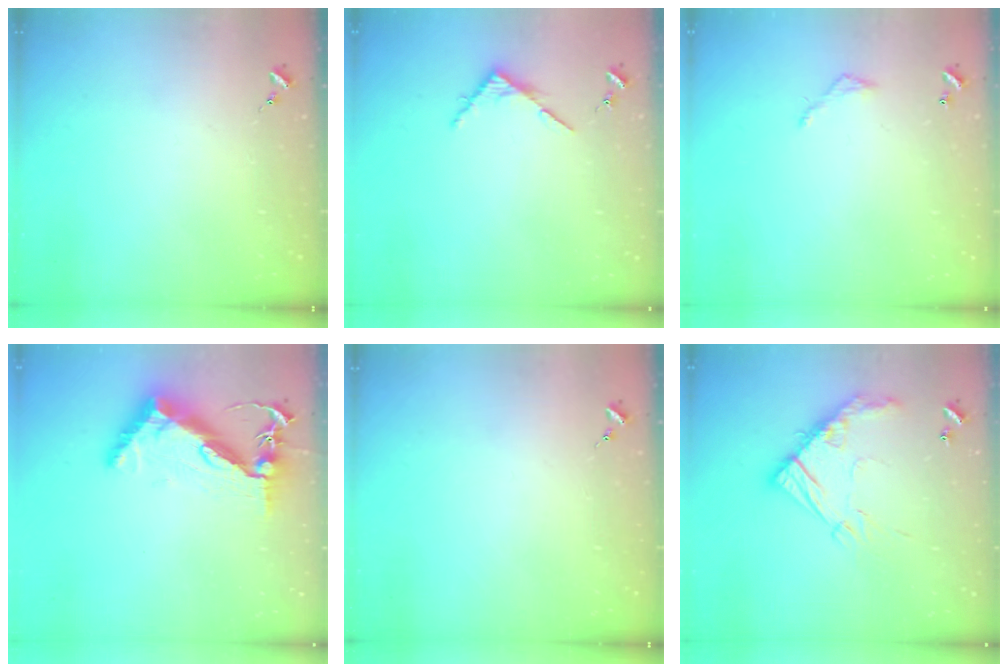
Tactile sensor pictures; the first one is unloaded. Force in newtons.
{"total": 3.8, "press": 3.8, "slide": 0.4}
{"total": 3.2, "press": 3.2, "slide": 0.2}
{"total": 13.5, "press": 13.4, "slide": 1.2}
{"total": 0.0}
{"total": 16.5, "press": 16.5, "slide": 1.5}